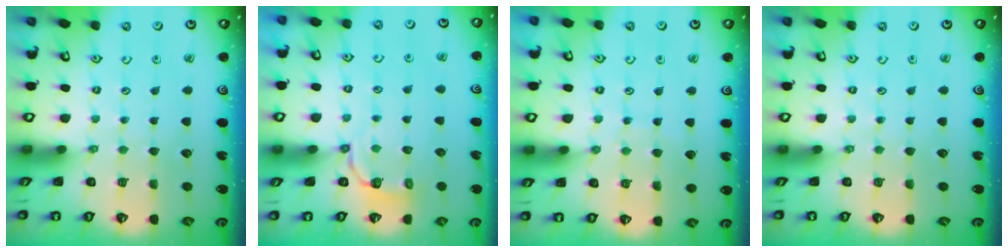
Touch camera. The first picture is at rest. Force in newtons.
{"total": 3.8, "press": 2.9, "slide": 2.5}
{"total": 6.3, "press": 6.2, "slide": 0.5}
{"total": 0.0}